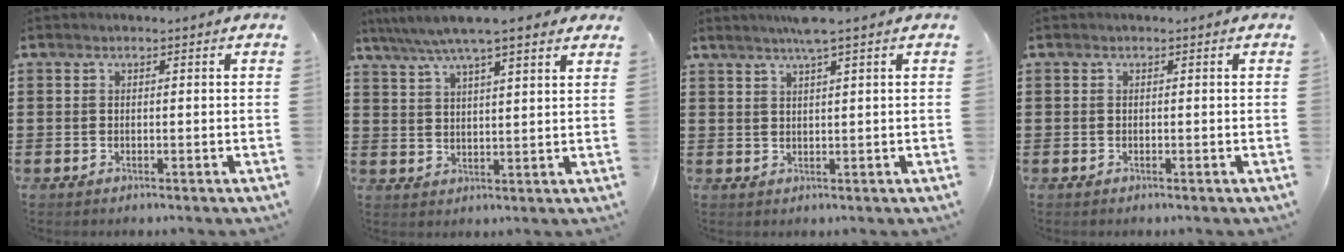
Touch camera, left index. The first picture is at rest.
{"total": 6.3, "force": [5.1, 0.8, 3.5], "torque": [-0.083, -0.009, 0.090]}
{"total": 3.6, "force": [2.5, -0.5, 2.5], "torque": [-0.054, 0.002, 0.045]}
{"total": 0.0}